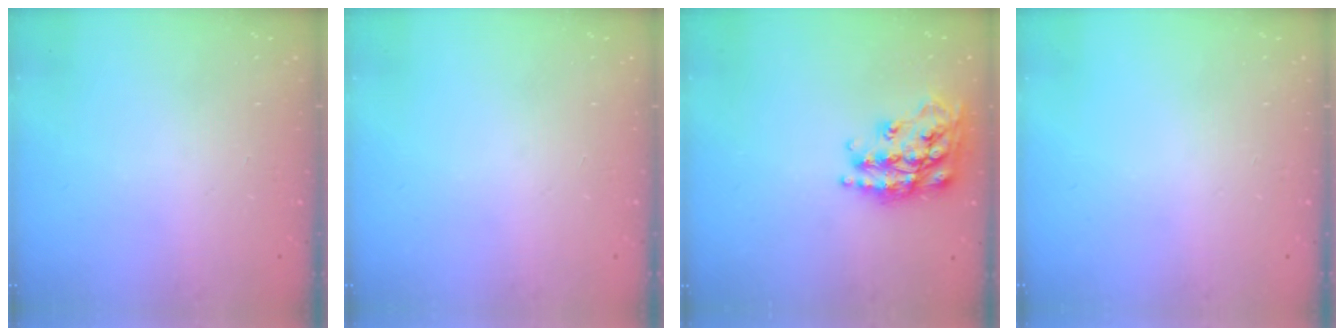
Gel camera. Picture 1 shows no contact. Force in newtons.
{"total": 0.0}
{"total": 20.4, "press": 20.4, "slide": 1.4}
{"total": 0.0}